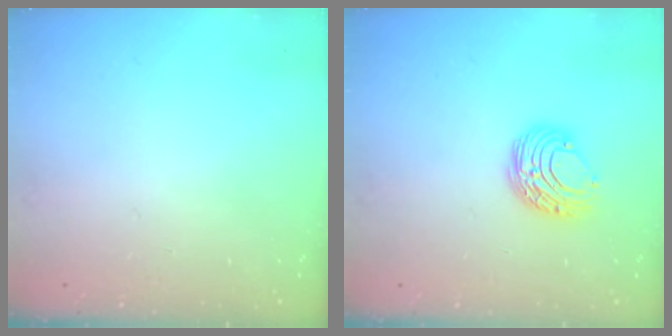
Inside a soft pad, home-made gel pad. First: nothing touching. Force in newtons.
{"total": 8.5, "press": 8.5, "slide": 0.4}